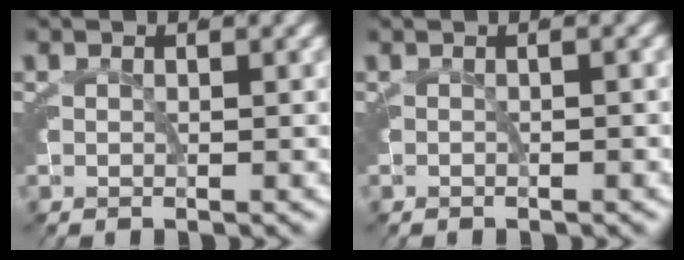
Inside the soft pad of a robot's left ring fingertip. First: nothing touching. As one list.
[{"total": 0.5, "force": [-0.5, -0.1, -0.1], "torque": [0.005, 0.003, -0.010]}]